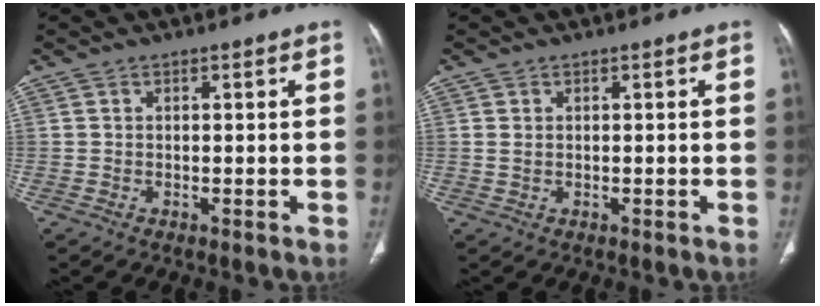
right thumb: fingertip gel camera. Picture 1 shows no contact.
{"total": 1.0, "force": [0.3, 0.8, 0.5], "torque": [-0.006, 0.001, 0.010]}